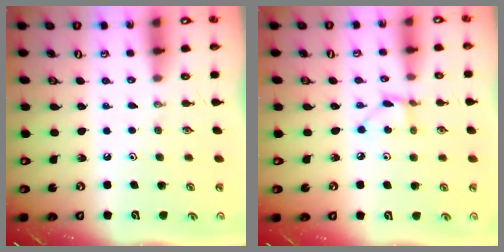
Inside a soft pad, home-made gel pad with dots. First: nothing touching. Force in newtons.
{"total": 2.9, "press": 2.9, "slide": 0.2}